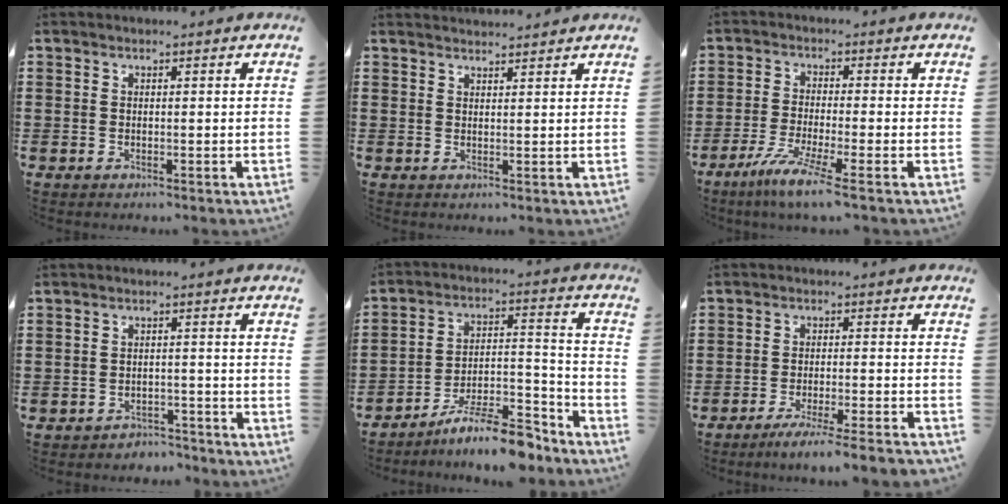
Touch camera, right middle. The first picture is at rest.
{"total": 1.9, "force": [1.9, -0.3, 0.0], "torque": [-0.003, 0.003, 0.036]}
{"total": 5.5, "force": [-3.8, -0.2, 4.0], "torque": [-0.086, -0.018, -0.070]}
{"total": 2.5, "force": [-2.5, 0.5, -0.2], "torque": [-0.005, 0.001, -0.056]}
{"total": 10.7, "force": [-9.3, 1.4, 5.2], "torque": [-0.078, 0.028, -0.174]}
{"total": 4.4, "force": [-3.9, -0.5, 1.9], "torque": [-0.036, -0.013, -0.075]}